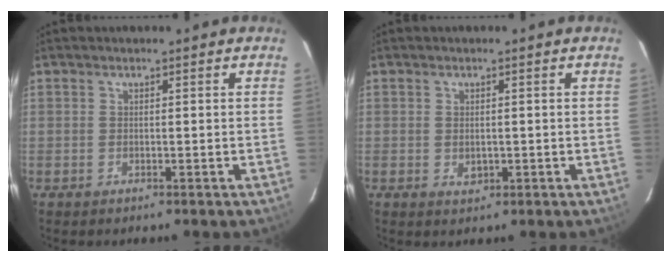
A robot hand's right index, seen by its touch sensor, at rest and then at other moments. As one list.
[{"total": 2.0, "force": [-0.2, 1.5, 1.3], "torque": [-0.020, -0.001, 0.001]}]